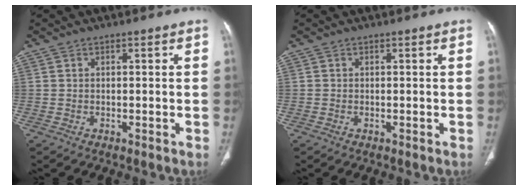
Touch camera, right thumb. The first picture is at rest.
{"total": 0.0}